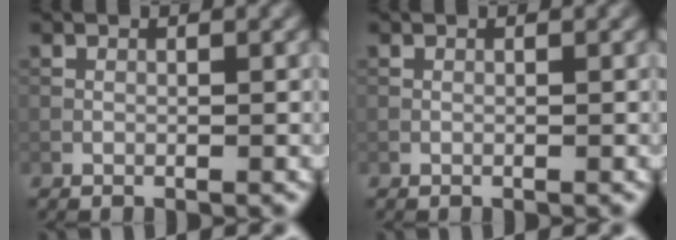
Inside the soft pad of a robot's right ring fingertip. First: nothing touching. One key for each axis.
{"total": 0.0}